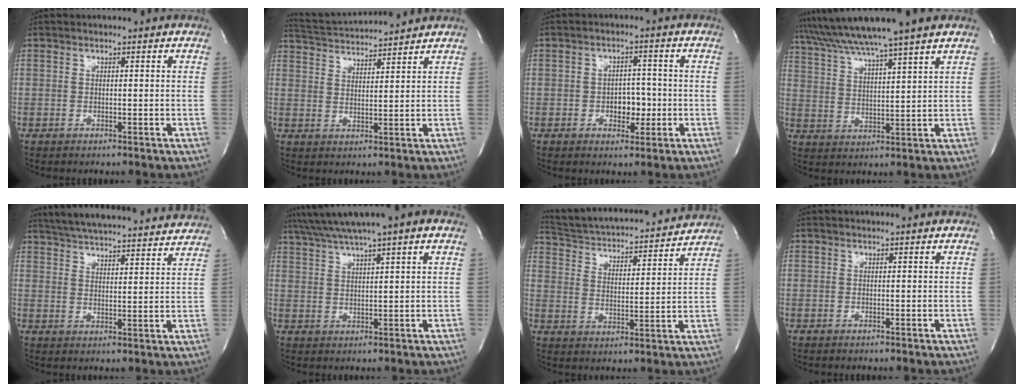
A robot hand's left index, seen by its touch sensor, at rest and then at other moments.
{"total": 9.5, "force": [9.2, -0.4, 2.3], "torque": [-0.055, 0.019, 0.152]}
{"total": 4.0, "force": [-1.0, 2.5, 3.0], "torque": [-0.037, 0.004, -0.012]}
{"total": 13.3, "force": [11.4, -1.6, 6.8], "torque": [-0.126, 0.024, 0.180]}
{"total": 23.9, "force": [22.2, 2.9, 8.2], "torque": [-0.141, -0.004, 0.294]}
{"total": 9.7, "force": [7.3, -0.1, 6.4], "torque": [-0.114, 0.038, 0.112]}
{"total": 18.7, "force": [17.6, 2.7, 5.6], "torque": [-0.093, 0.012, 0.258]}
{"total": 0.0}